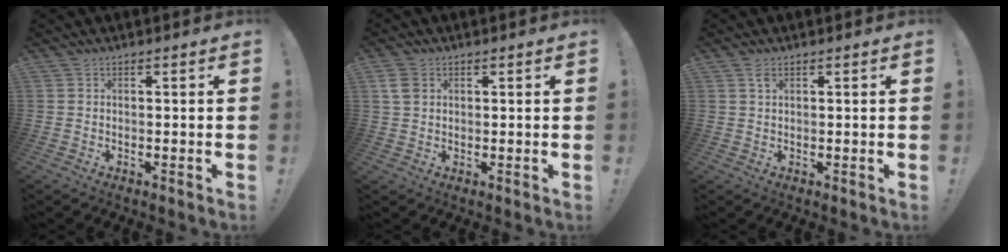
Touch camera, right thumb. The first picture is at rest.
{"total": 4.1, "force": [1.5, 2.9, 2.6], "torque": [-0.052, 0.001, 0.029]}
{"total": 1.7, "force": [0.9, 0.8, 1.2], "torque": [-0.024, 0.001, 0.017]}